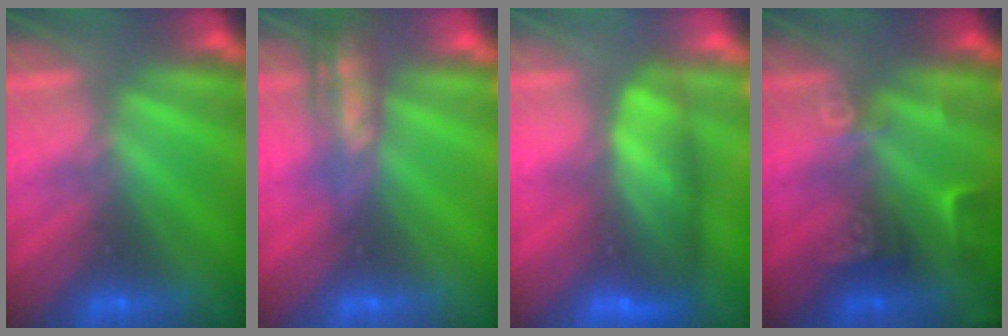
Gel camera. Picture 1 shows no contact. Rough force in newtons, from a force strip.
{"total": 2.9}
{"total": 10.9}
{"total": 2.5}